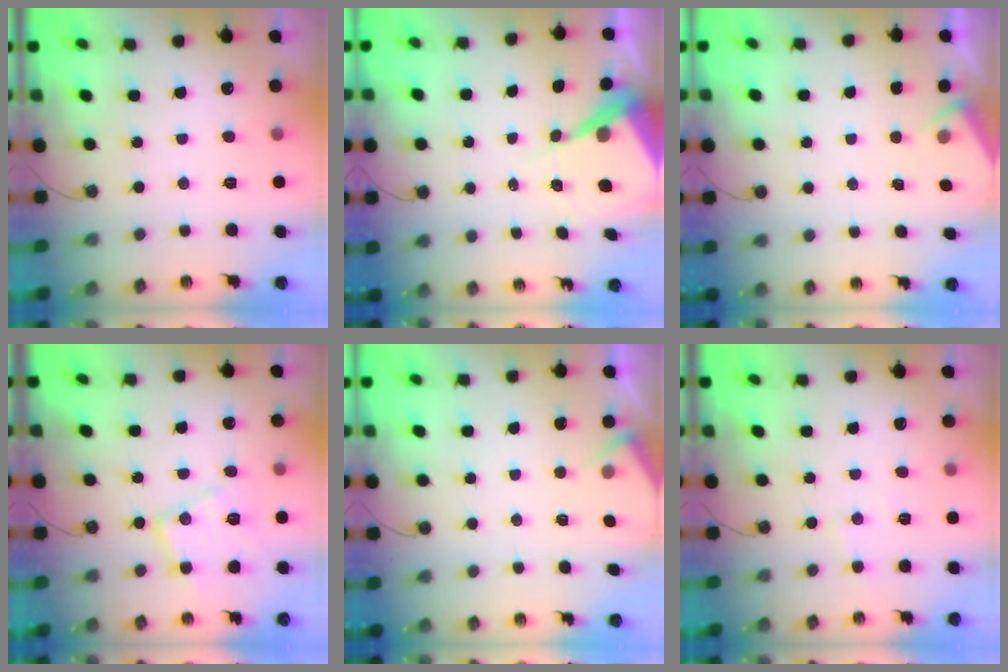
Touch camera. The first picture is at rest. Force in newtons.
{"total": 9.3, "press": 9.2, "slide": 0.9}
{"total": 2.1, "press": 2.1, "slide": 0.3}
{"total": 12.3, "press": 12.3, "slide": 0.9}
{"total": 3.4, "press": 3.3, "slide": 0.4}
{"total": 3.5, "press": 3.5, "slide": 0.5}